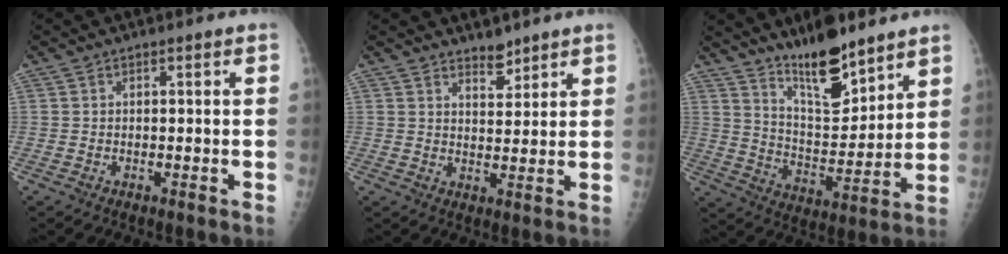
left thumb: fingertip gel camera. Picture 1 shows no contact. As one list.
[{"total": 3.6, "force": [3.2, 1.4, 1.1], "torque": [-0.004, -0.027, 0.053]}, {"total": 13.4, "force": [10.3, 4.0, 7.6], "torque": [-0.099, -0.084, 0.185]}]